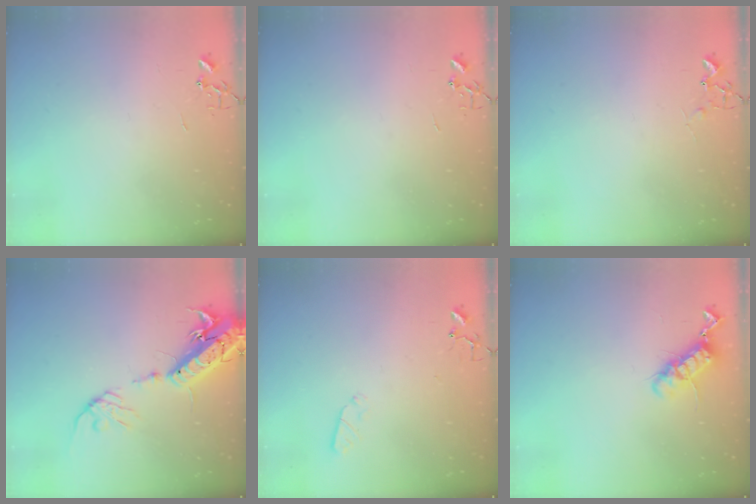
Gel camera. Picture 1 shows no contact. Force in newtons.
{"total": 0.0}
{"total": 5.4, "press": 5.3, "slide": 0.8}
{"total": 18.1, "press": 17.7, "slide": 3.8}
{"total": 2.9, "press": 2.8, "slide": 0.5}
{"total": 11.7, "press": 11.6, "slide": 1.2}